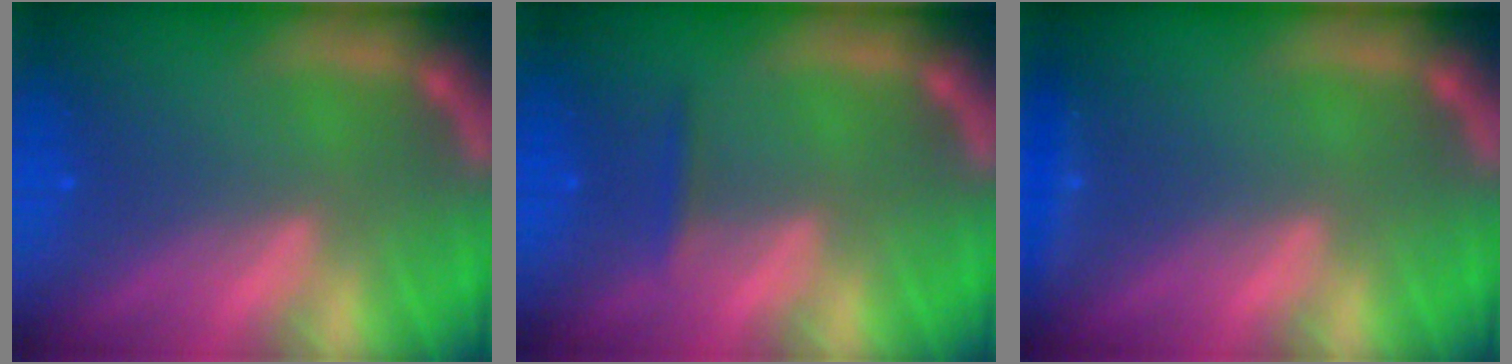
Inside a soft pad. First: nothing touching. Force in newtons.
{"total": 0.9}
{"total": 1.4}